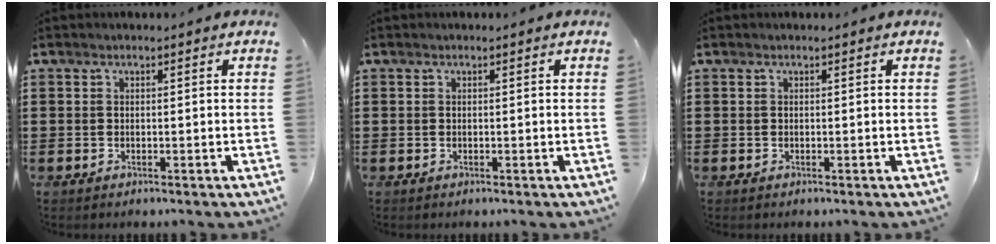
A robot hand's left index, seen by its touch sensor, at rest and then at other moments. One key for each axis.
{"total": 0.0}
{"total": 0.0}